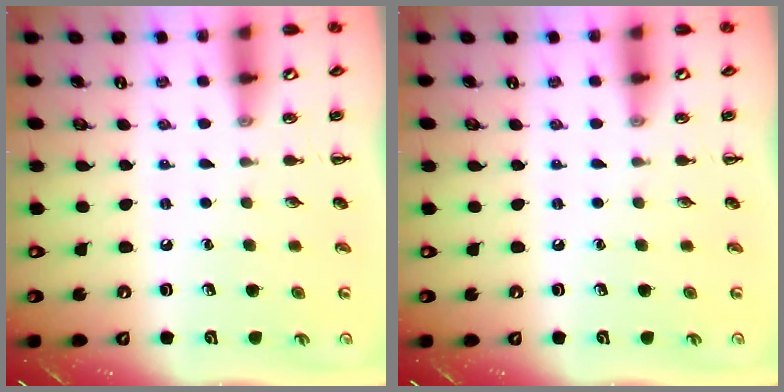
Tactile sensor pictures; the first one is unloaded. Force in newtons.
{"total": 0.0}